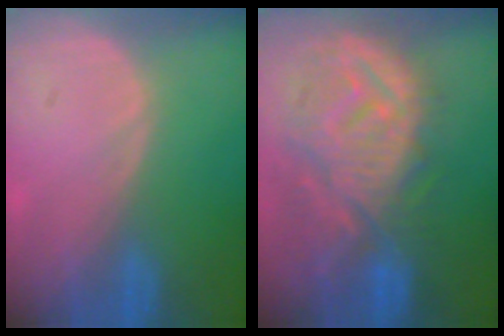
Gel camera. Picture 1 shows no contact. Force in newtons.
{"total": 12.6, "press": 11.1, "slide": 6.0}